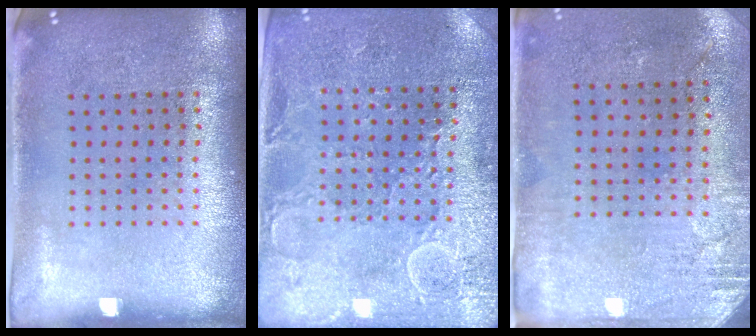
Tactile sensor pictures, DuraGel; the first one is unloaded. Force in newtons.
{"total": 2.9, "press": 2.9, "slide": 0.4}
{"total": 2.8, "press": 2.3, "slide": 1.6}